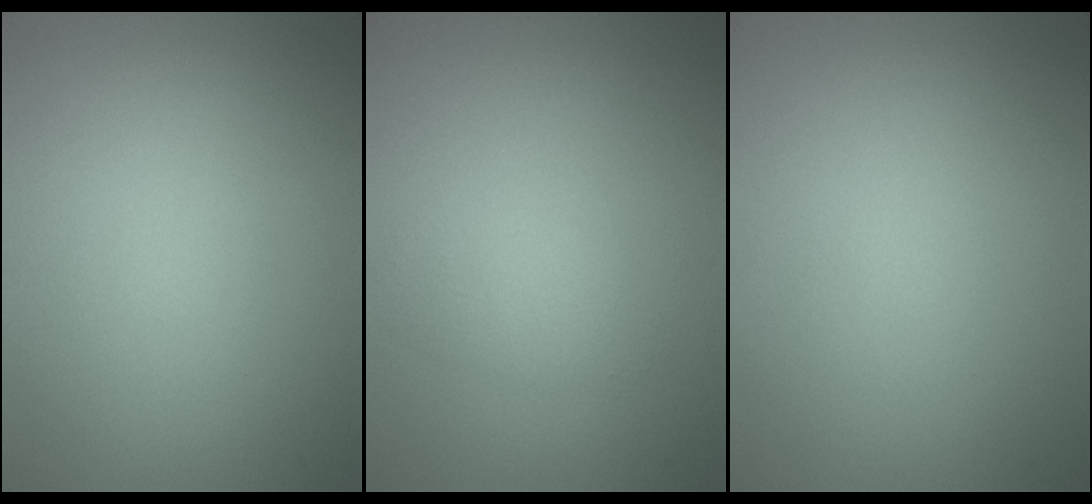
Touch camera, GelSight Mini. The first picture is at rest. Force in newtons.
{"total": 1.7, "press": 1.7, "slide": 0.0}
{"total": 0.0}